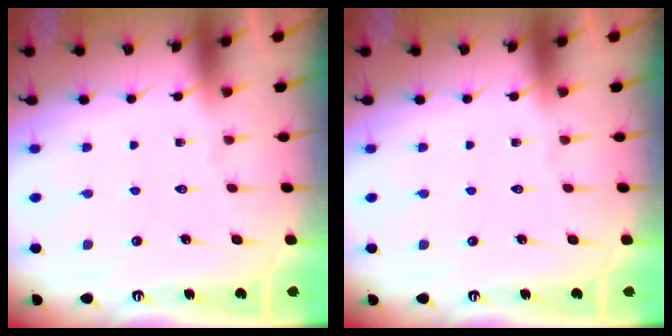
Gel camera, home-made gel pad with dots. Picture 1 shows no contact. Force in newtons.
{"total": 0.0}